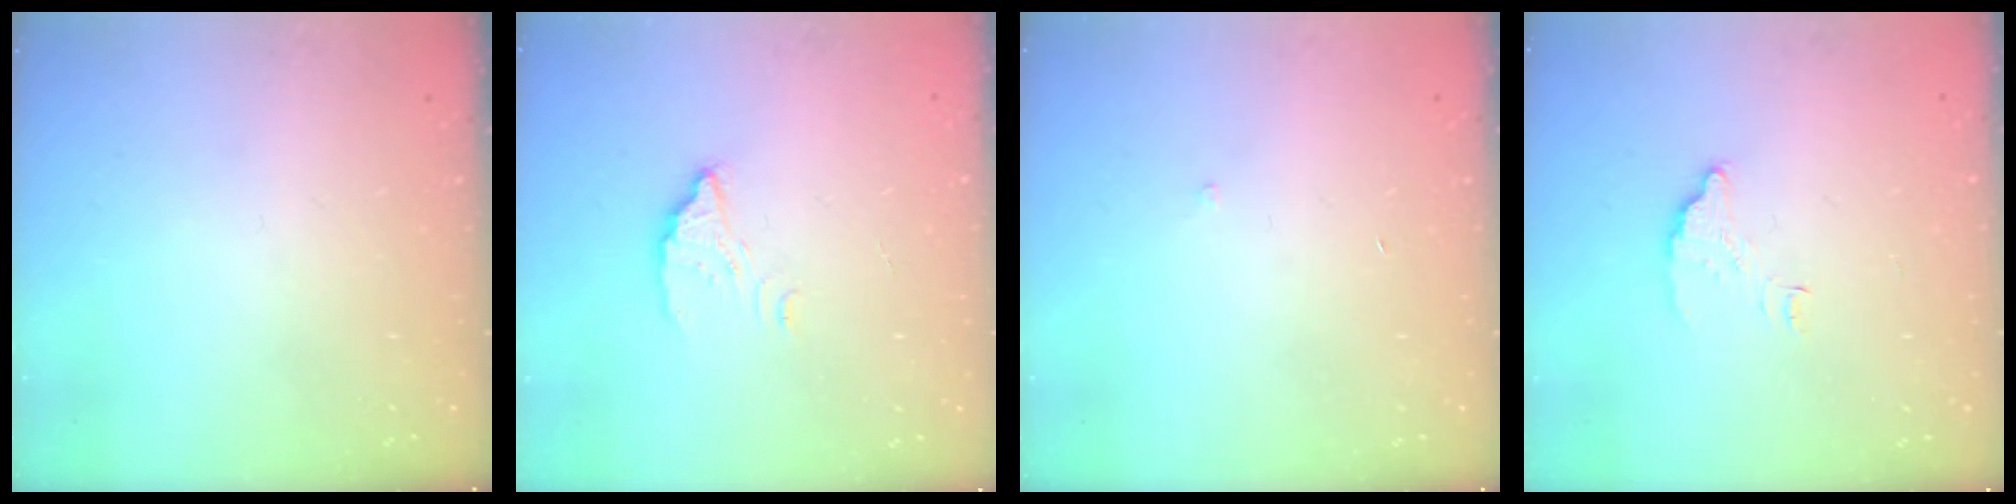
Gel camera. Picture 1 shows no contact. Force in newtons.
{"total": 2.8, "press": 2.8, "slide": 0.2}
{"total": 3.1, "press": 3.1, "slide": 0.2}
{"total": 4.2, "press": 4.1, "slide": 0.3}